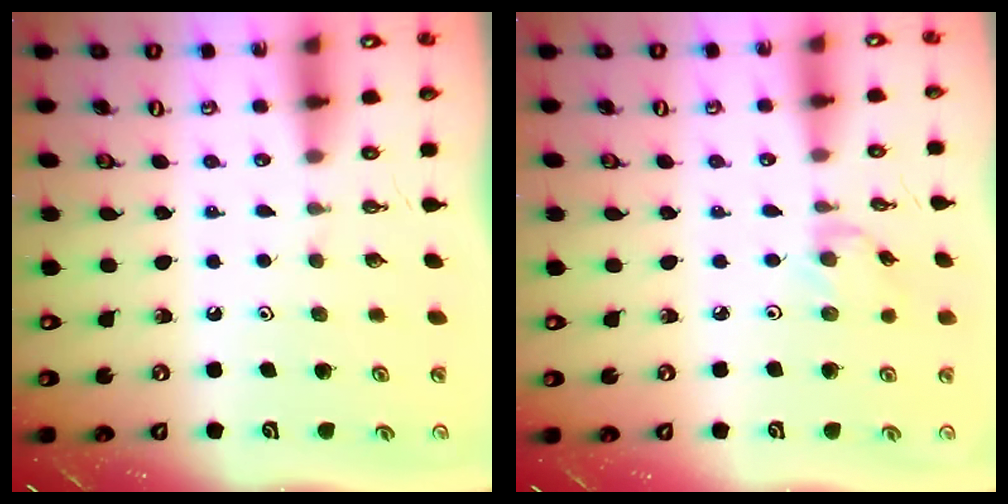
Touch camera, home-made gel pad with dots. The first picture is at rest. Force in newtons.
{"total": 1.5, "press": 1.5, "slide": 0.3}